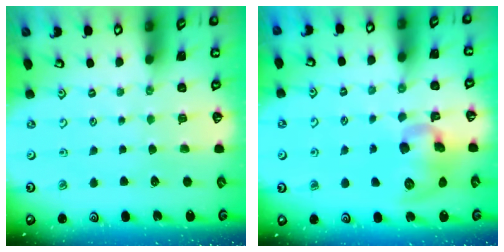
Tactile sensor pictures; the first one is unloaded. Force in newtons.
{"total": 11.5, "press": 11.3, "slide": 1.8}